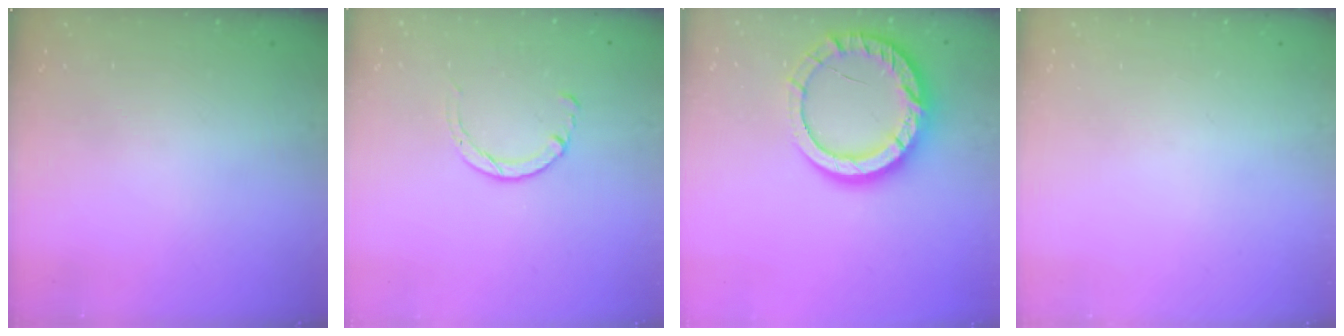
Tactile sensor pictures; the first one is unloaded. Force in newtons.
{"total": 2.9, "press": 2.8, "slide": 0.4}
{"total": 15.1, "press": 15.0, "slide": 1.2}
{"total": 0.0}